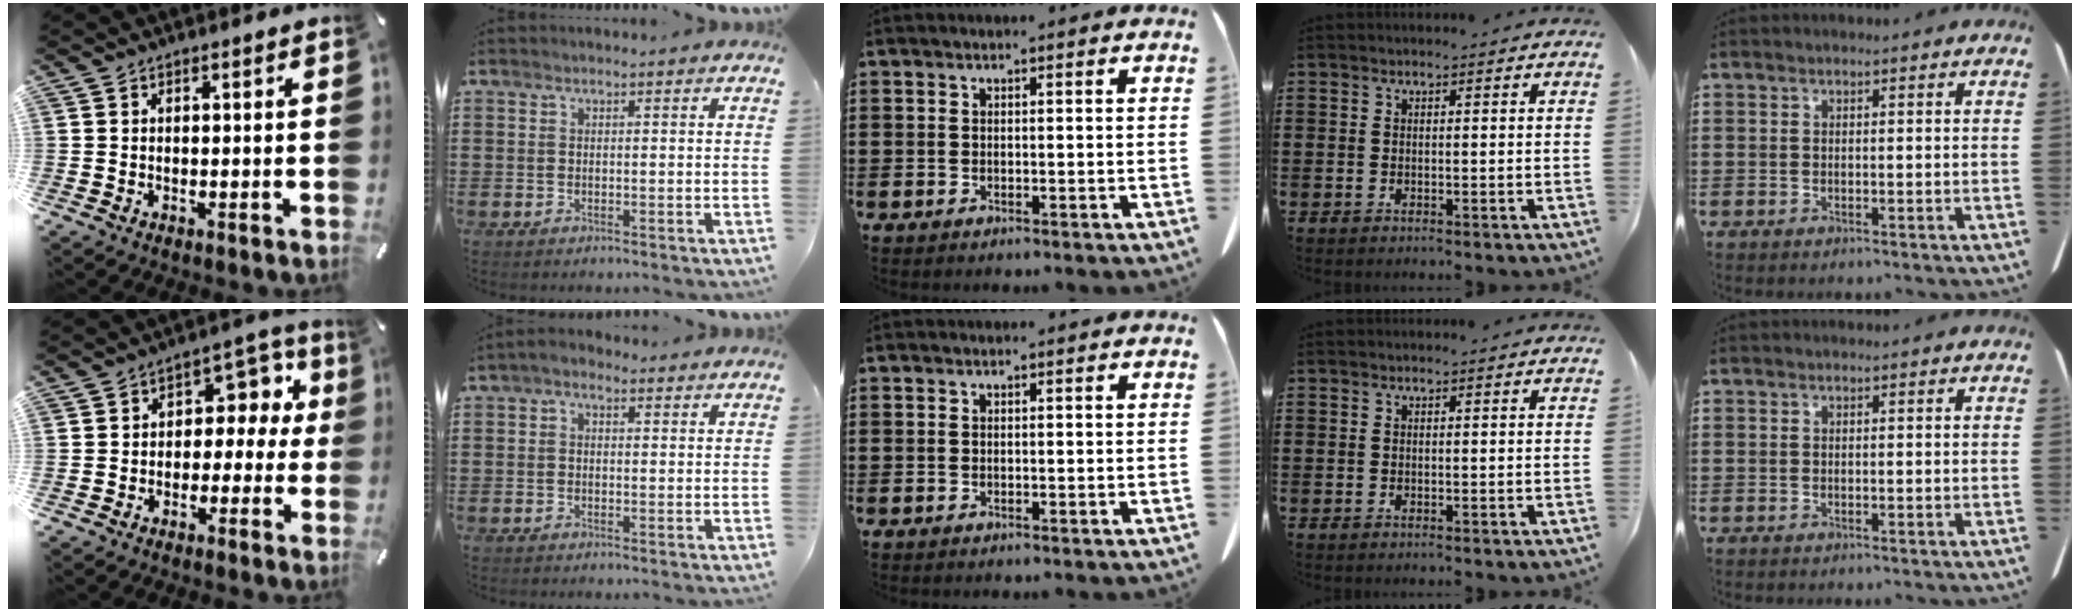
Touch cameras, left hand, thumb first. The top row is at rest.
{"thumb": {"total": 7.7, "force": [0.7, 5.9, 4.9], "torque": [-0.067, 0.002, 0.007]}, "index": {"total": 1.5, "force": [0.2, 1.0, 1.1], "torque": [-0.024, 0.006, 0.002]}}